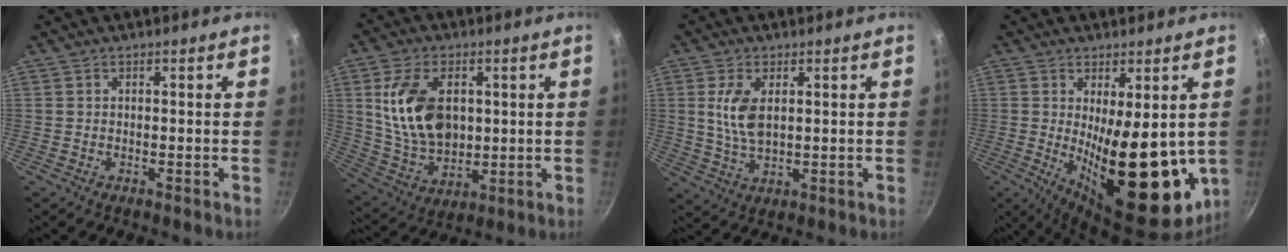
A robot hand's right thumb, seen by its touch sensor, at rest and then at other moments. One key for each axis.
{"total": 15.7, "fx": 2.8, "fy": 10.2, "fz": 11.6, "tx": -0.191, "ty": -0.018, "tz": 0.065}
{"total": 7.0, "fx": 1.6, "fy": 3.7, "fz": 5.8, "tx": -0.113, "ty": -0.010, "tz": 0.034}
{"total": 19.8, "fx": -0.7, "fy": 8.0, "fz": 18.1, "tx": -0.229, "ty": -0.040, "tz": 0.009}